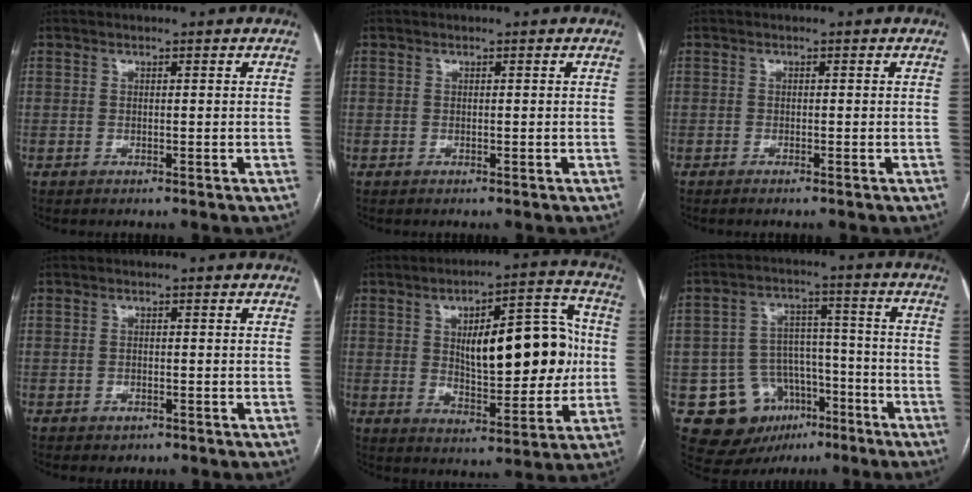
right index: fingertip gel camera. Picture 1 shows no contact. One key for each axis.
{"total": 0.0}
{"total": 0.7, "fx": -0.5, "fy": -0.1, "fz": 0.5, "tx": -0.011, "ty": -0.001, "tz": -0.010}
{"total": 1.4, "fx": -0.8, "fy": 1.0, "fz": 0.5, "tx": -0.010, "ty": 0.002, "tz": -0.006}
{"total": 16.8, "fx": 1.9, "fy": 6.0, "fz": 15.6, "tx": -0.223, "ty": 0.027, "tz": 0.037}
{"total": 12.4, "fx": -6.0, "fy": 9.8, "fz": 4.6, "tx": -0.068, "ty": 0.046, "tz": -0.080}